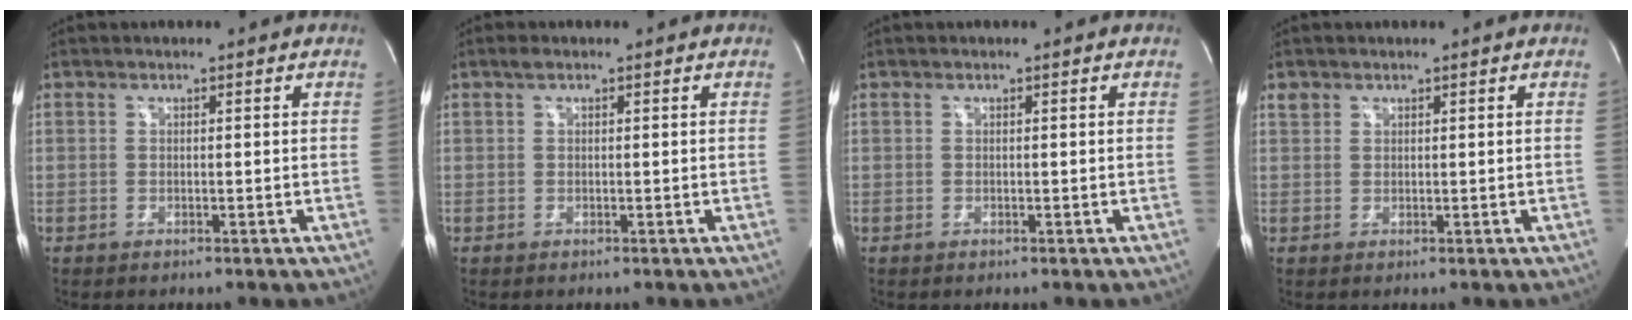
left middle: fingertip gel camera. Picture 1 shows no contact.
{"total": 0.8, "force": [0.5, 0.3, 0.5], "torque": [-0.013, 0.009, 0.008]}
{"total": 0.0}
{"total": 1.2, "force": [0.9, 0.8, 0.1], "torque": [0.002, 0.008, 0.017]}